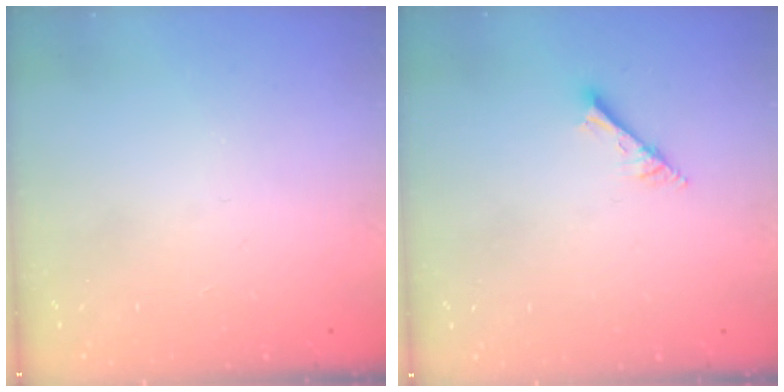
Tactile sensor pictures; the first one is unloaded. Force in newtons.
{"total": 2.5, "press": 2.5, "slide": 0.2}